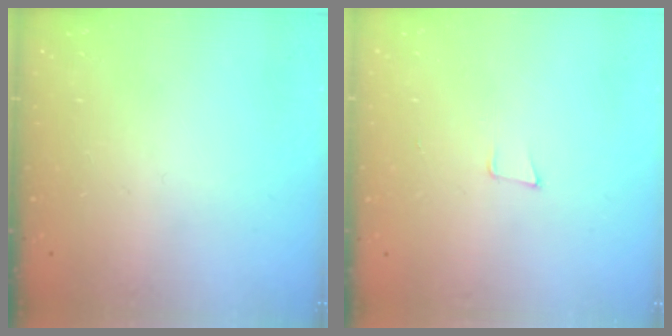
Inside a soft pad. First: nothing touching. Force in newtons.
{"total": 4.6, "press": 3.6, "slide": 2.9}